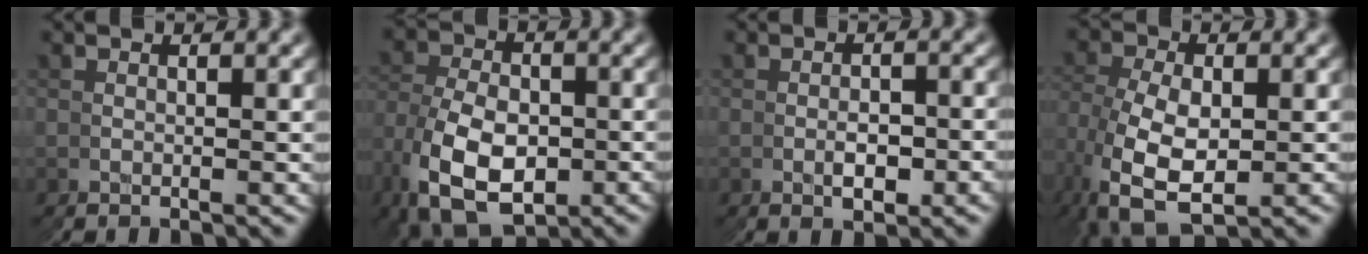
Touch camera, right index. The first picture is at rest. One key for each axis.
{"total": 6.5, "fx": -2.2, "fy": 5.0, "fz": 3.6, "tx": -0.081, "ty": -0.030, "tz": -0.017}
{"total": 1.4, "fx": -0.5, "fy": 0.1, "fz": 1.2, "tx": -0.016, "ty": 0.007, "tz": -0.010}
{"total": 5.1, "fx": -1.4, "fy": 3.8, "fz": 3.1, "tx": -0.103, "ty": -0.026, "tz": -0.007}